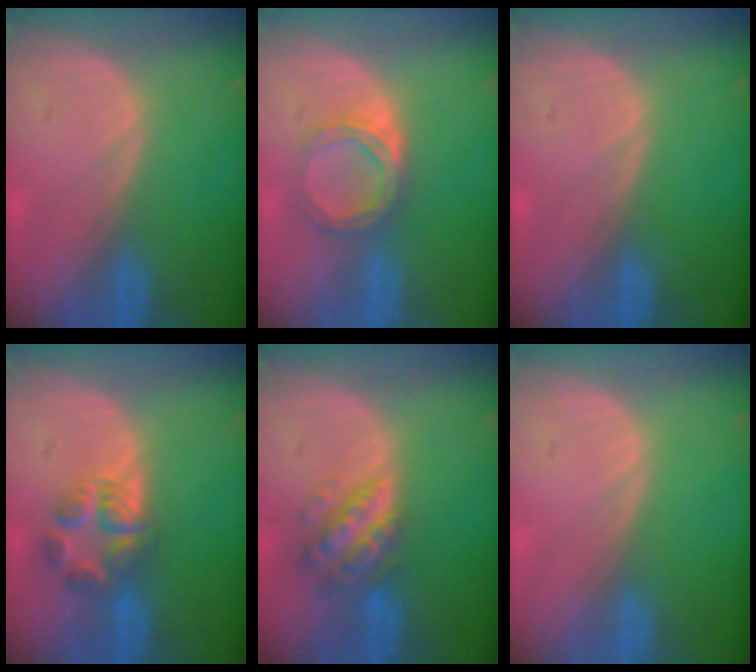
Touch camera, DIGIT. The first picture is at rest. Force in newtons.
{"total": 4.5, "press": 4.5, "slide": 0.5}
{"total": 0.0}
{"total": 5.5, "press": 5.5, "slide": 0.9}
{"total": 6.3, "press": 5.6, "slide": 2.8}
{"total": 0.0}